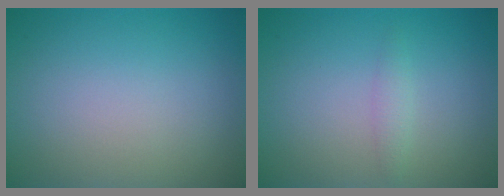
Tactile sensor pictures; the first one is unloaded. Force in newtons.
{"total": 1.0, "press": 1.0, "slide": 0.0}